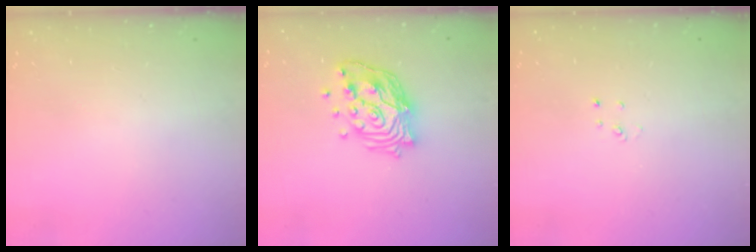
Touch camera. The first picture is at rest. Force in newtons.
{"total": 15.2, "press": 15.1, "slide": 1.5}
{"total": 2.0, "press": 2.0, "slide": 0.2}